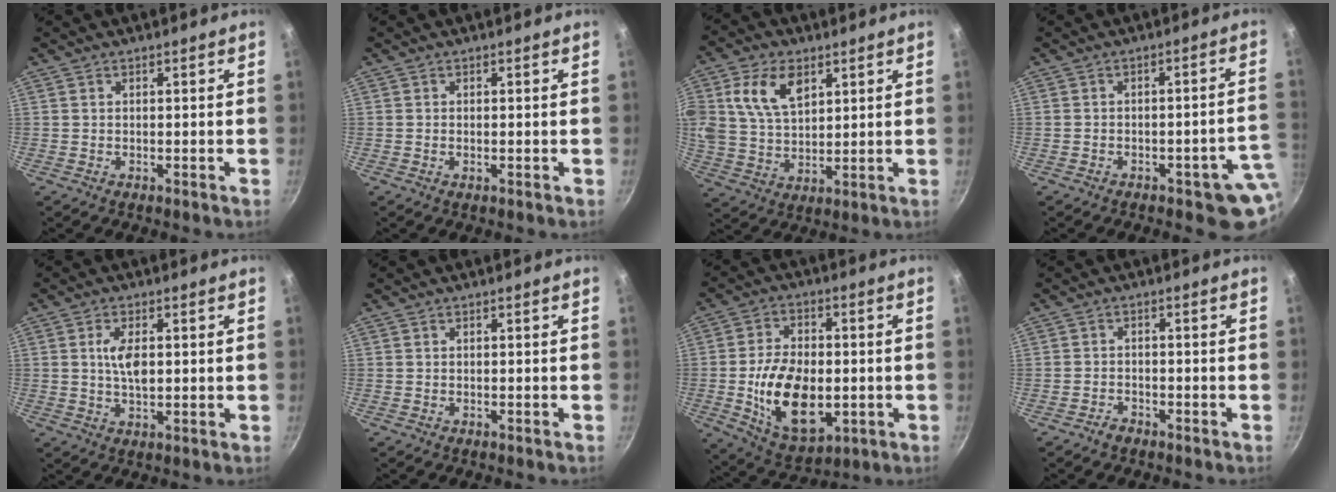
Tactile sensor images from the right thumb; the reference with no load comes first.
{"total": 0.6, "force": [-0.1, 0.3, 0.5], "torque": [-0.008, 0.001, -0.003]}
{"total": 11.8, "force": [4.7, 7.4, 7.9], "torque": [-0.133, -0.013, 0.089]}
{"total": 7.9, "force": [-2.6, 3.9, 6.3], "torque": [-0.025, 0.035, -0.025]}
{"total": 5.4, "force": [0.8, 2.6, 4.7], "torque": [-0.083, 0.000, 0.015]}
{"total": 0.0}
{"total": 16.8, "force": [-2.2, 10.2, 13.1], "torque": [-0.209, 0.001, -0.026]}
{"total": 2.0, "force": [-1.6, 1.0, 0.6], "torque": [-0.009, 0.019, -0.028]}